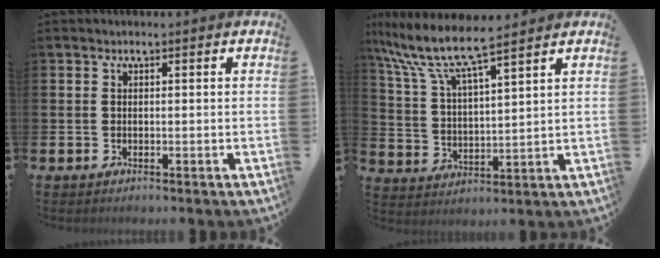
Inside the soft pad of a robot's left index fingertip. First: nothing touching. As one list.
[{"total": 8.2, "force": [7.4, 0.8, 3.5], "torque": [-0.105, -0.043, 0.127]}]